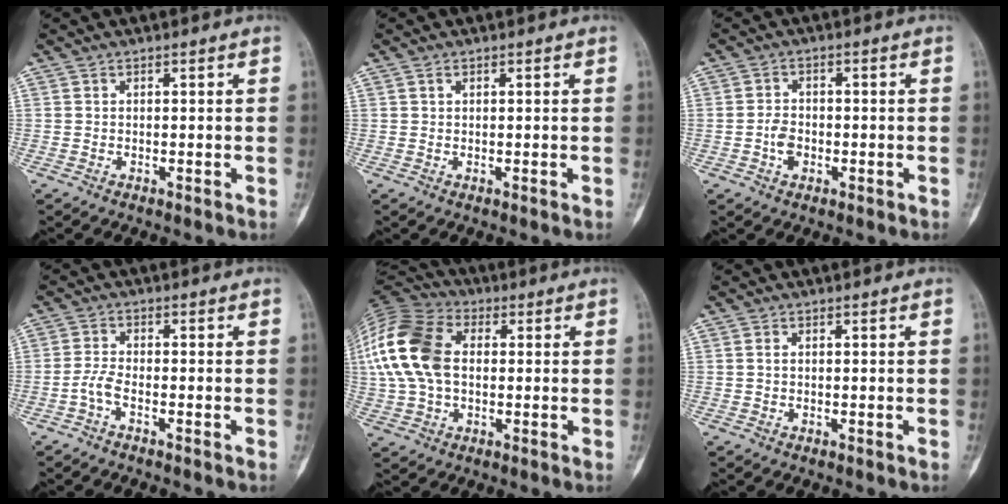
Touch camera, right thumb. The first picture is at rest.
{"total": 0.7, "force": [0.4, 0.4, 0.4], "torque": [-0.008, 0.001, 0.007]}
{"total": 3.6, "force": [-1.0, 2.7, 2.2], "torque": [-0.030, 0.010, -0.020]}
{"total": 2.6, "force": [-1.5, 0.7, 2.0], "torque": [-0.050, 0.008, -0.036]}
{"total": 17.1, "force": [1.5, 11.2, 12.9], "torque": [-0.271, 0.023, 0.021]}
{"total": 0.6, "force": [0.1, 0.3, 0.5], "torque": [-0.015, 0.002, 0.002]}